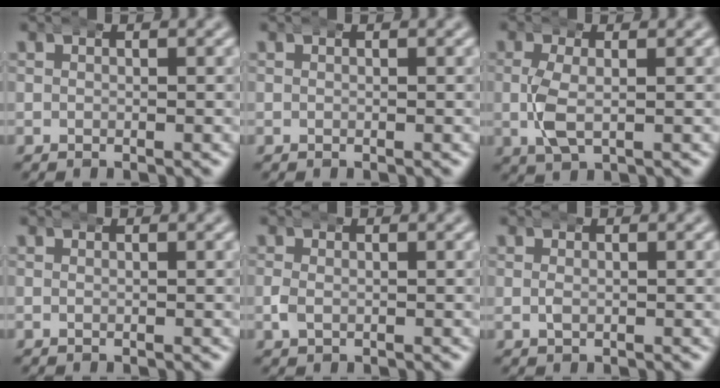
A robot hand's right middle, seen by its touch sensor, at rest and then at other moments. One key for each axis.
{"total": 0.0}
{"total": 2.8, "fx": -0.5, "fy": 1.4, "fz": 2.4, "tx": -0.053, "ty": -0.001, "tz": -0.006}
{"total": 0.0}
{"total": 0.9, "fx": -0.3, "fy": 0.7, "fz": 0.5, "tx": -0.016, "ty": 0.001, "tz": -0.007}
{"total": 0.7, "fx": 0.0, "fy": 0.5, "fz": 0.5, "tx": -0.011, "ty": 0.001, "tz": 0.001}